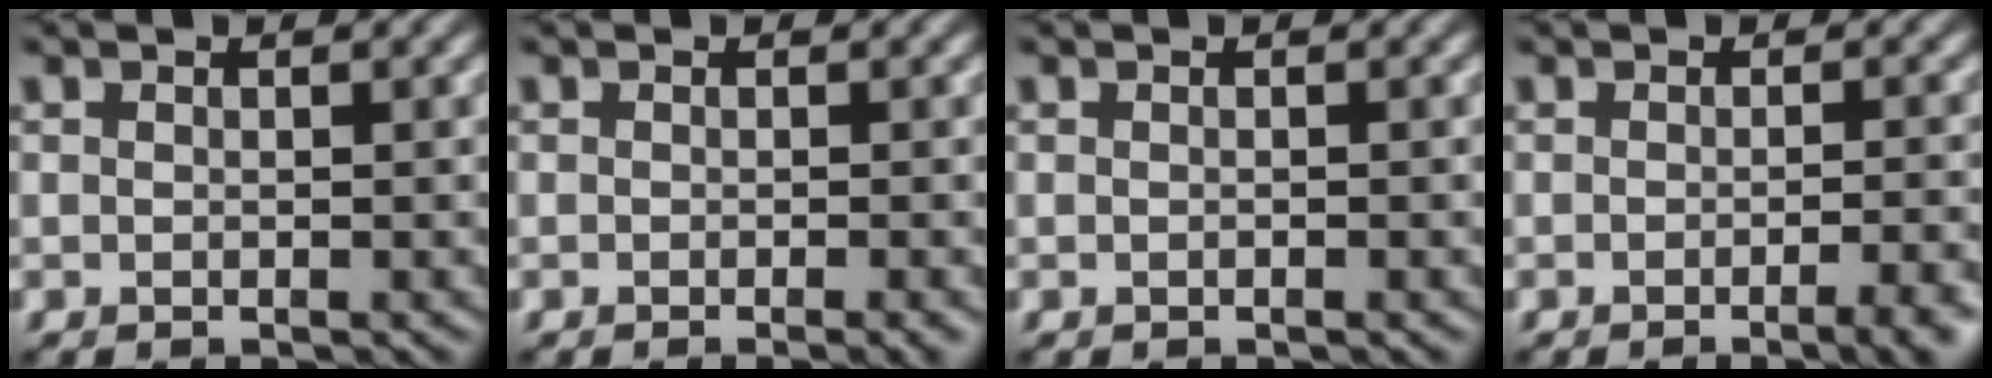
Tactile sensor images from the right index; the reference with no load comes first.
{"total": 1.5, "force": [-0.5, 0.4, 1.4], "torque": [-0.013, -0.005, -0.008]}
{"total": 0.0}
{"total": 4.4, "force": [-2.2, 1.3, 3.6], "torque": [-0.025, 0.005, -0.025]}